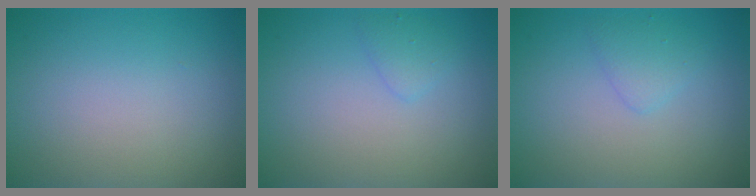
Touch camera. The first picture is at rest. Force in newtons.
{"total": 1.2, "press": 1.2, "slide": 0.0}
{"total": 1.5, "press": 1.5, "slide": 0.0}